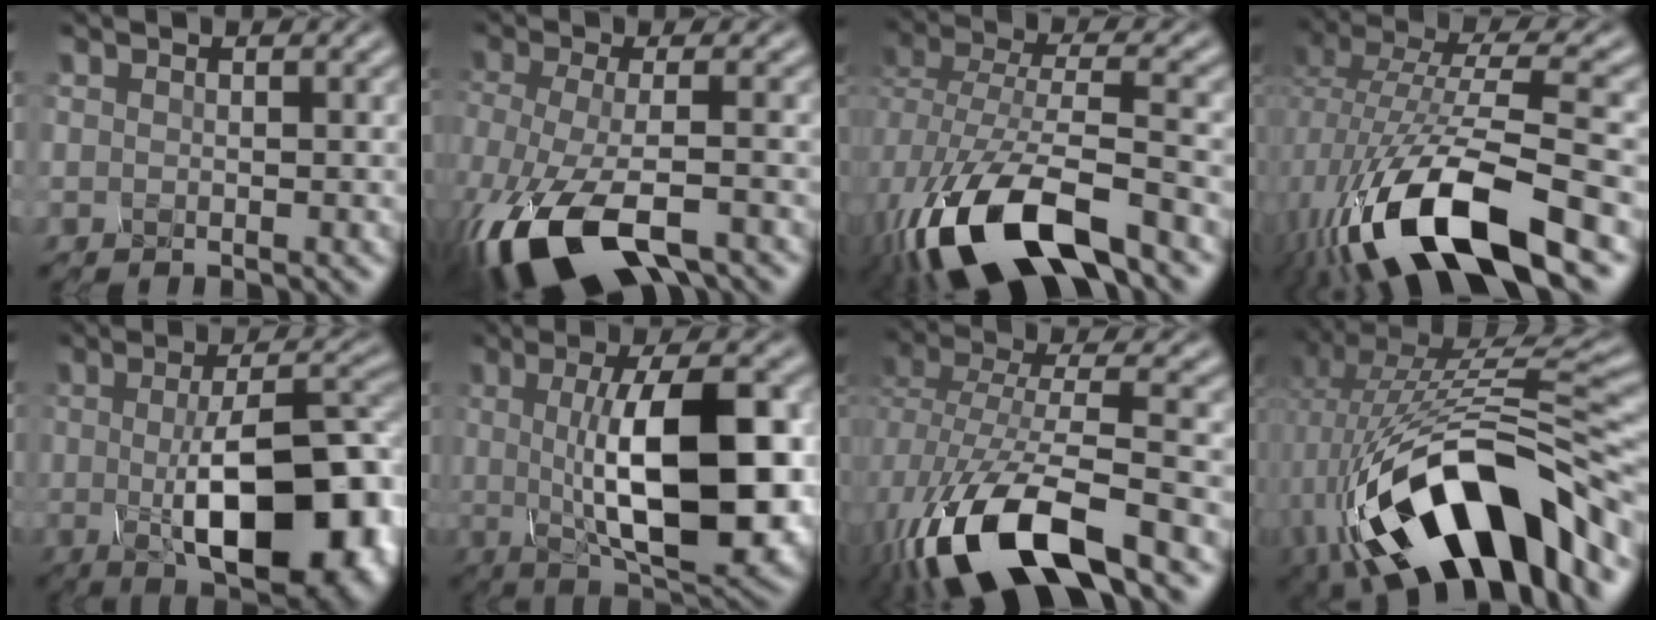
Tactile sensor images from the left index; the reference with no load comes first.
{"total": 11.4, "force": [-7.1, 4.1, 8.0], "torque": [-0.208, -0.035, -0.100]}
{"total": 12.4, "force": [-7.2, 5.2, 8.7], "torque": [-0.212, -0.021, -0.101]}
{"total": 11.8, "force": [-5.6, 3.8, 9.7], "torque": [-0.215, -0.003, -0.079]}
{"total": 12.1, "force": [-2.3, 4.6, 11.0], "torque": [-0.148, -0.009, -0.018]}
{"total": 11.3, "force": [-0.2, 3.3, 10.8], "torque": [-0.161, -0.001, 0.014]}
{"total": 11.7, "force": [-6.3, 4.5, 8.8], "torque": [-0.212, -0.021, -0.084]}
{"total": 13.3, "force": [-4.4, 5.3, 11.4], "torque": [-0.204, 0.009, -0.048]}